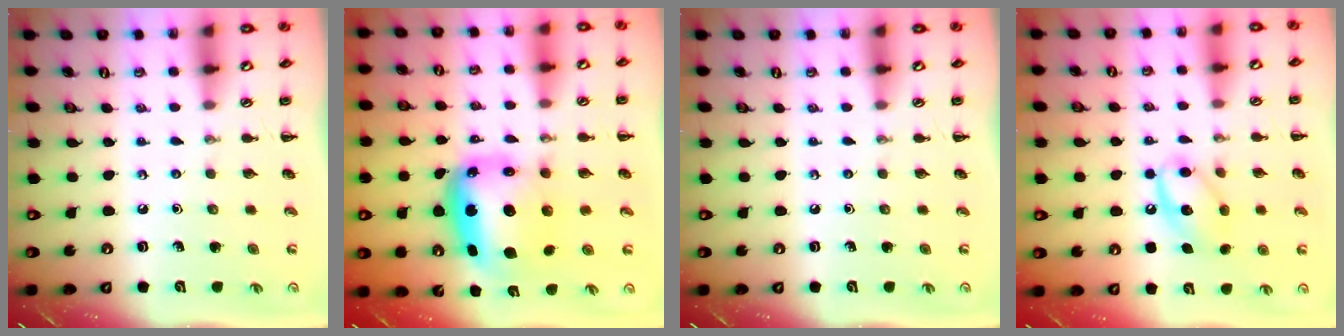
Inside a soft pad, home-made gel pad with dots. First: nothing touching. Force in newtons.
{"total": 9.0, "press": 8.6, "slide": 2.6}
{"total": 0.0}
{"total": 12.4, "press": 12.3, "slide": 1.6}